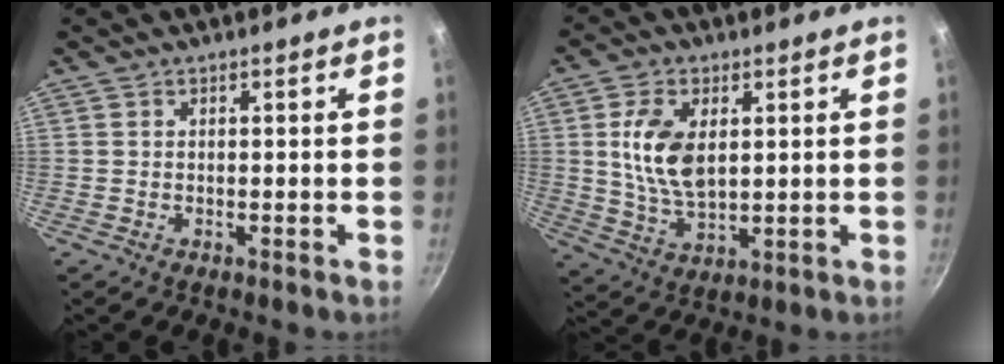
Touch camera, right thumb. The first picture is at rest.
{"total": 11.6, "force": [2.8, 6.9, 8.9], "torque": [-0.156, -0.018, 0.063]}